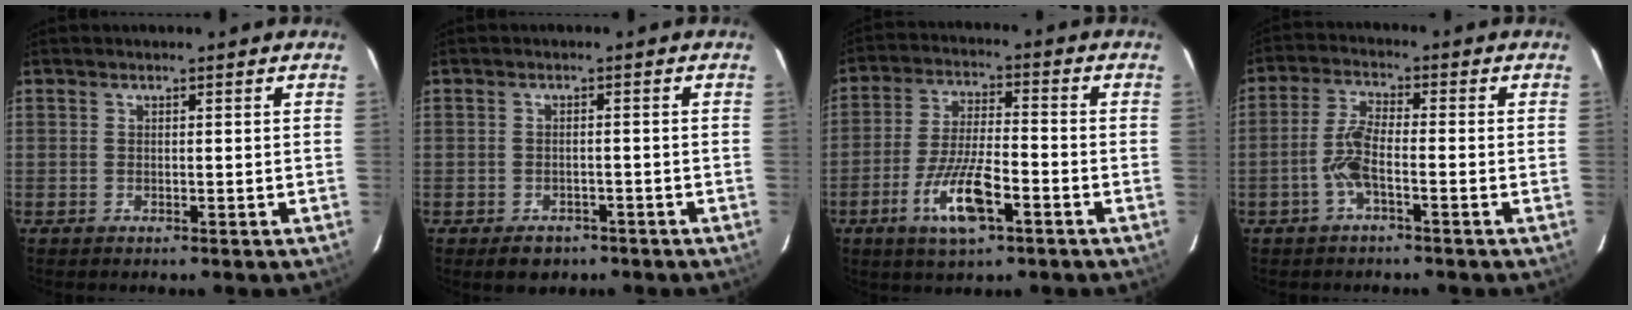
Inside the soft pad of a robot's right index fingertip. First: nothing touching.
{"total": 3.5, "force": [-2.3, 2.3, 1.1], "torque": [-0.015, 0.003, -0.025]}
{"total": 10.2, "force": [-4.7, 2.4, 8.8], "torque": [-0.175, -0.007, -0.082]}
{"total": 5.2, "force": [-1.9, 1.1, 4.8], "torque": [-0.106, 0.009, -0.040]}